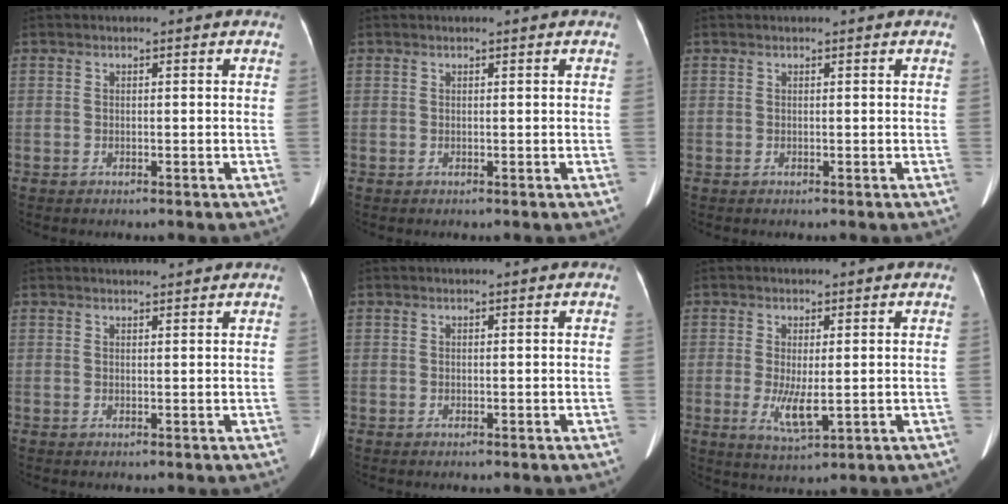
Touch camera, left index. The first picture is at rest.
{"total": 0.8, "force": [0.7, 0.0, 0.4], "torque": [-0.005, 0.009, 0.012]}
{"total": 0.7, "force": [0.7, 0.0, 0.3], "torque": [-0.004, 0.013, 0.014]}
{"total": 3.2, "force": [3.1, 0.0, 0.7], "torque": [-0.012, 0.018, 0.043]}
{"total": 0.8, "force": [0.7, -0.1, 0.3], "torque": [-0.004, 0.012, 0.015]}
{"total": 4.6, "force": [-0.4, 1.2, 4.4], "torque": [-0.089, -0.016, 0.002]}